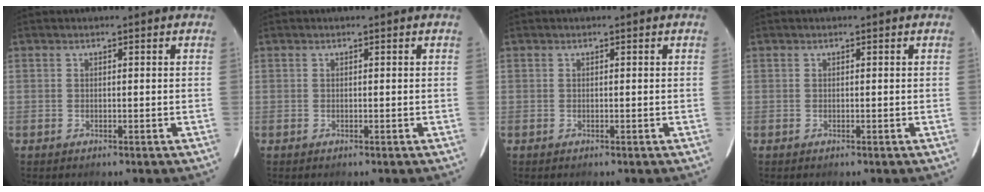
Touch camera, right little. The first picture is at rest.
{"total": 0.0}
{"total": 0.0}
{"total": 0.0}